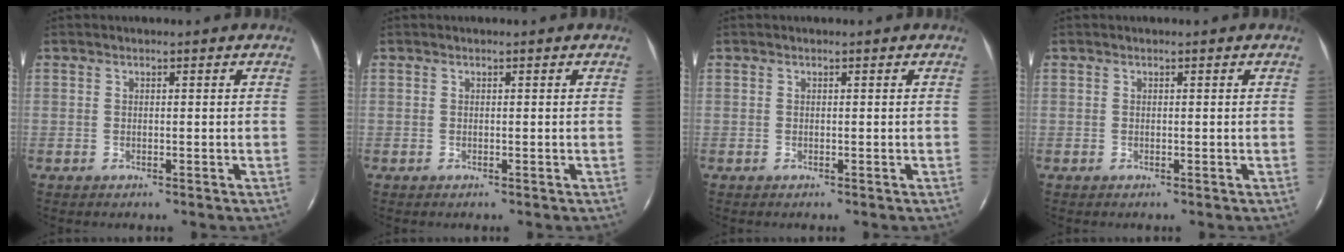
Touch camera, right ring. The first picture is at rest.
{"total": 0.0}
{"total": 0.0}
{"total": 0.0}